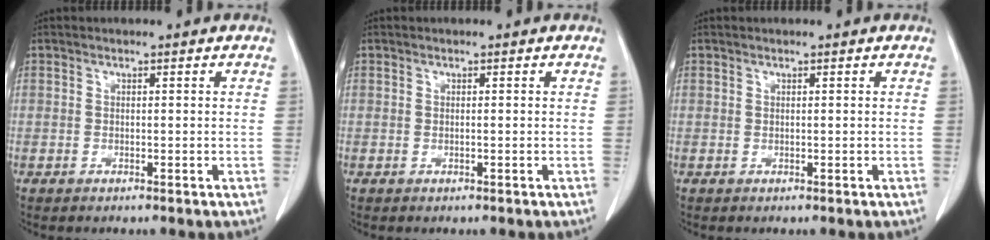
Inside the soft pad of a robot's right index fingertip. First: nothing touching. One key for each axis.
{"total": 0.0}
{"total": 0.0}